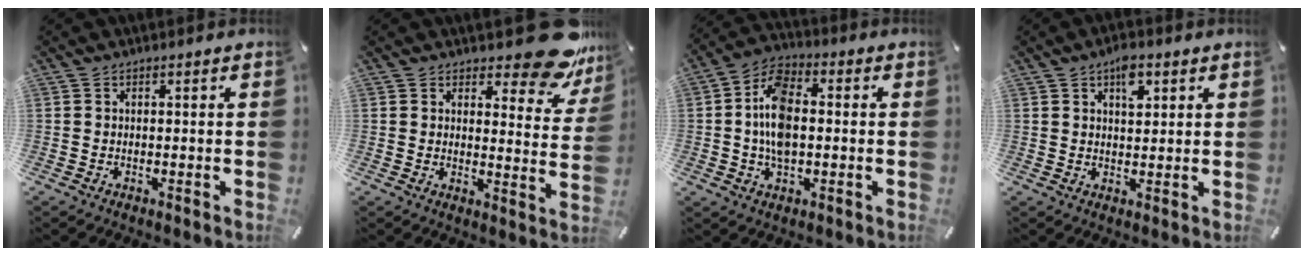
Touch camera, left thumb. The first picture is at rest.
{"total": 13.3, "force": [9.8, 5.4, 7.3], "torque": [-0.082, -0.075, 0.167]}
{"total": 10.6, "force": [-0.3, 6.5, 8.4], "torque": [-0.173, 0.007, -0.006]}
{"total": 5.3, "force": [2.6, 2.8, 3.7], "torque": [-0.048, -0.006, 0.039]}